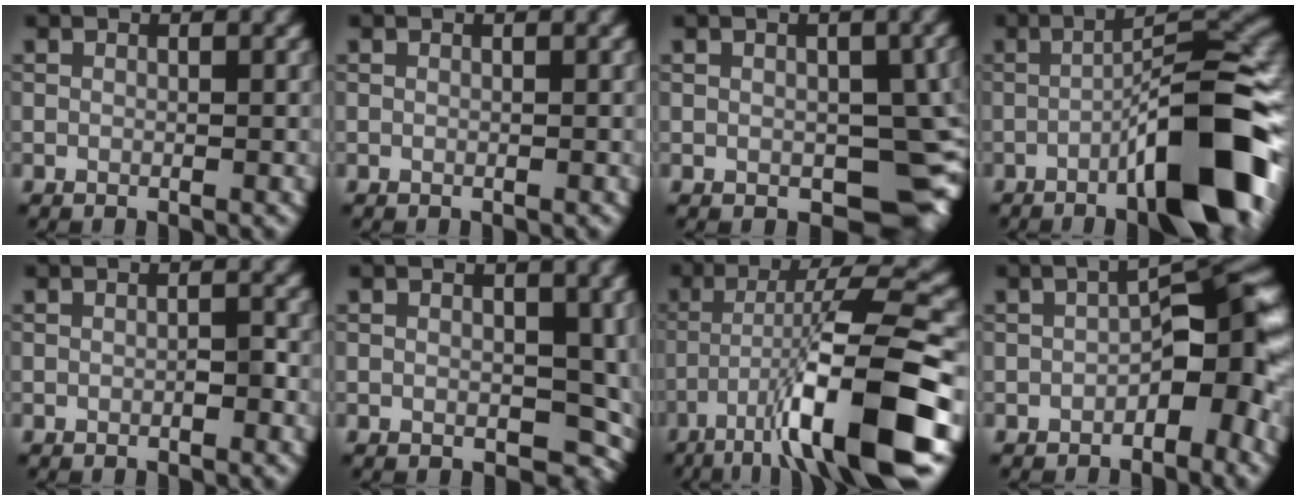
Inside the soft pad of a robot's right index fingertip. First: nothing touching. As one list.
[{"total": 0.0}, {"total": 7.7, "force": [-1.2, 4.7, 6.0], "torque": [-0.074, -0.018, -0.005]}, {"total": 11.6, "force": [-4.7, 2.6, 10.2], "torque": [-0.138, 0.013, -0.077]}, {"total": 0.8, "force": [-0.3, 0.3, 0.7], "torque": [-0.011, 0.003, -0.005]}, {"total": 6.4, "force": [-0.2, 4.4, 4.6], "torque": [-0.046, -0.020, 0.010]}, {"total": 11.9, "force": [-5.7, 1.7, 10.4], "torque": [-0.163, 0.016, -0.090]}, {"total": 5.9, "force": [-1.8, 2.7, 5.0], "torque": [-0.047, 0.019, -0.037]}]